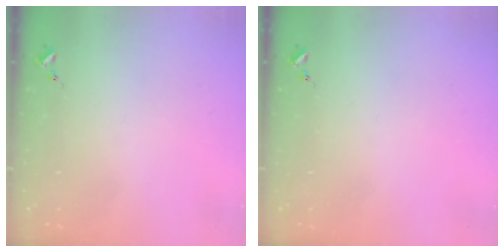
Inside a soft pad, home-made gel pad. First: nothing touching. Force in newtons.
{"total": 0.0}